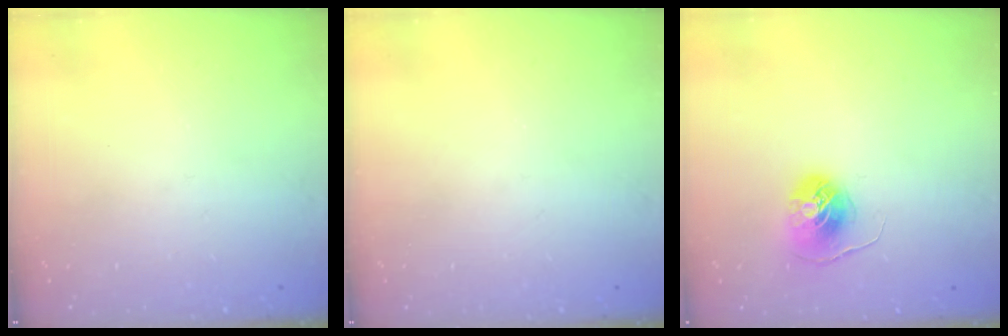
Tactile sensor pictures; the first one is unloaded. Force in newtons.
{"total": 0.0}
{"total": 7.5, "press": 7.5, "slide": 0.1}